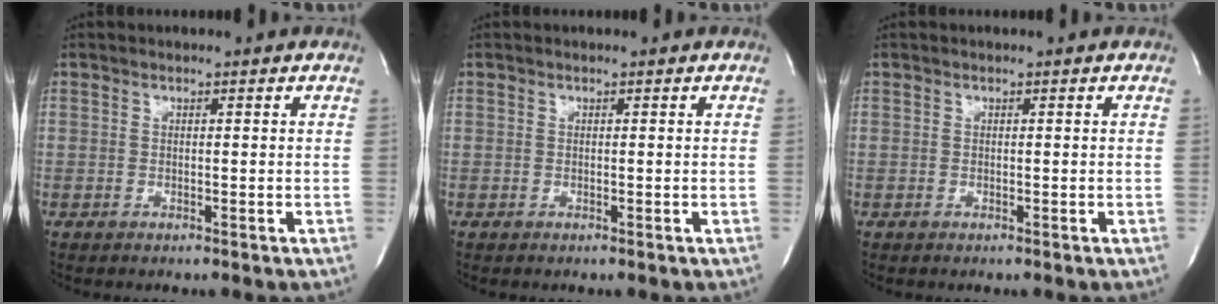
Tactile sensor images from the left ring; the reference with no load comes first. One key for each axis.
{"total": 0.0}
{"total": 0.0}